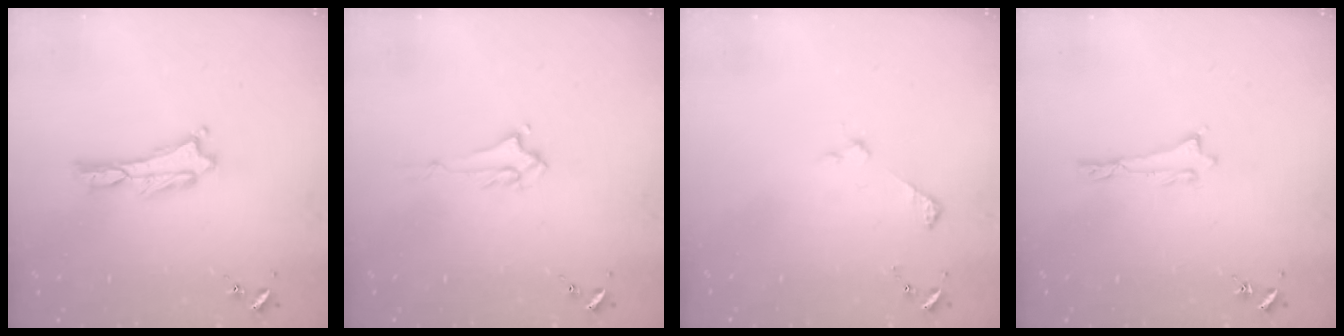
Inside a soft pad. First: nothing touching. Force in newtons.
{"total": 1.4, "press": 1.4, "slide": 0.3}
{"total": 2.9, "press": 2.9, "slide": 0.3}
{"total": 0.0}